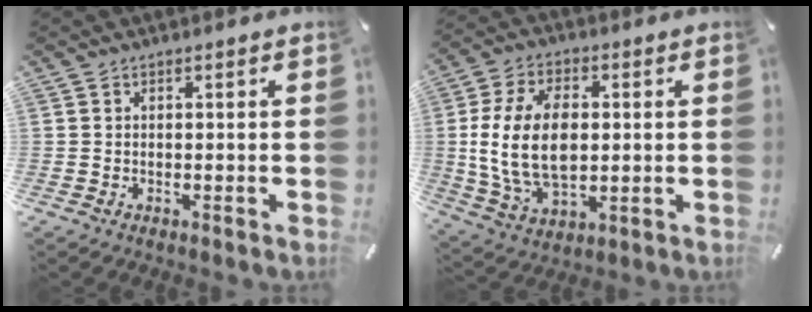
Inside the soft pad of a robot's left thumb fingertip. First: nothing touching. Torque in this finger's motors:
{"motor_torque": [0.28, 2.09, 1.72, -0.69, 0.55]}